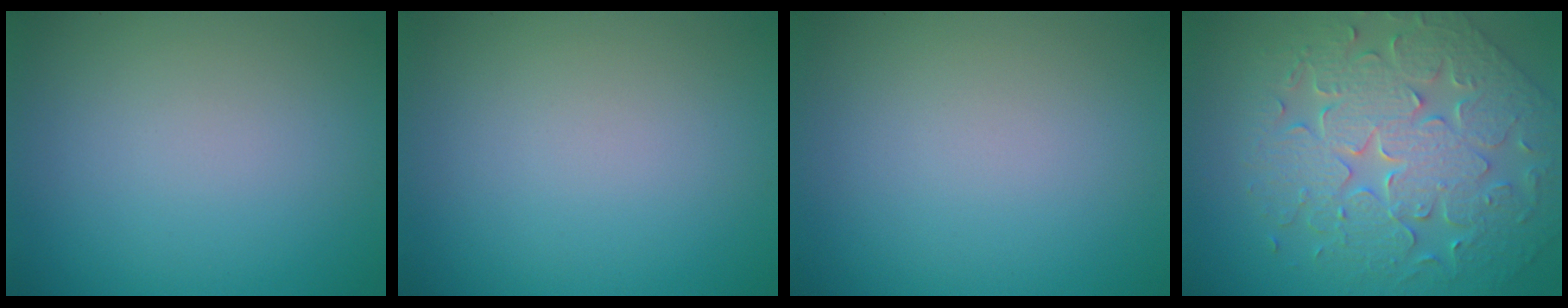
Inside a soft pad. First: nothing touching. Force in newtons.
{"total": 0.0}
{"total": 0.0}
{"total": 6.8, "press": 6.0, "slide": 3.2}